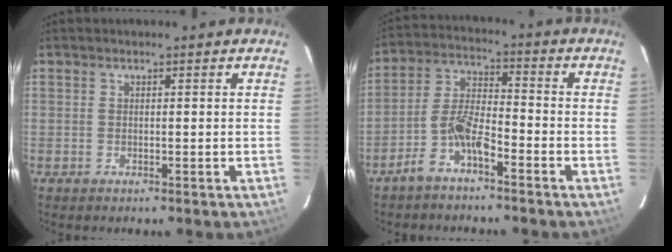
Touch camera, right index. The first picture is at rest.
{"total": 7.2, "force": [-4.6, 1.9, 5.2], "torque": [-0.119, 0.012, -0.091]}